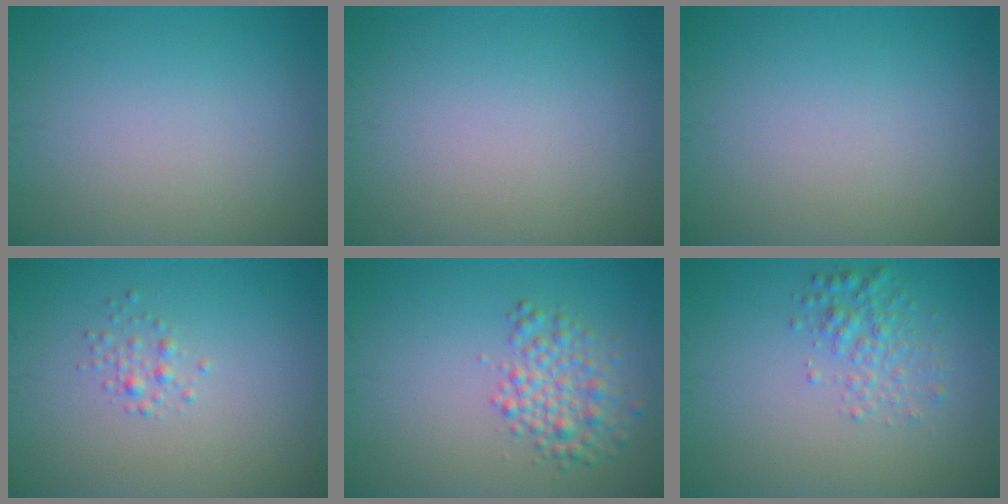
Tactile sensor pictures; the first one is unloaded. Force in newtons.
{"total": 0.0}
{"total": 0.0}
{"total": 1.2, "press": 1.2, "slide": 0.0}
{"total": 3.5, "press": 3.5, "slide": 0.1}
{"total": 2.4, "press": 2.4, "slide": 0.1}